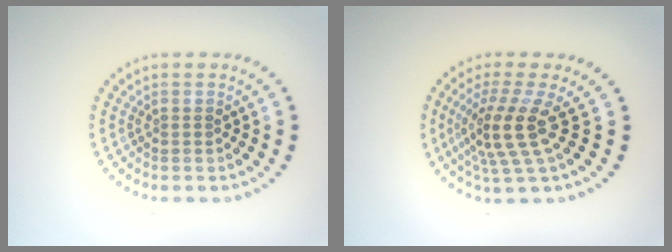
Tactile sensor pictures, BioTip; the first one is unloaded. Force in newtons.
{"total": 4.3, "press": 3.0, "slide": 3.0}